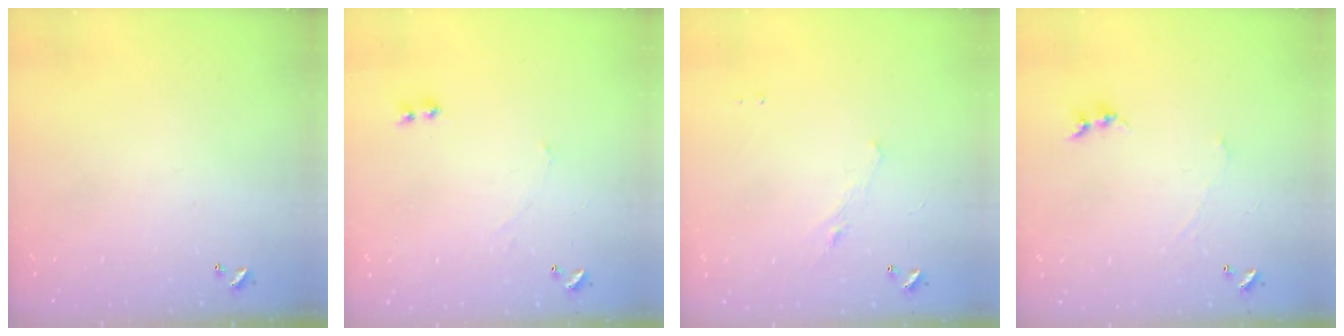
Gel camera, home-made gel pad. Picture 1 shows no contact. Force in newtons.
{"total": 2.4, "press": 2.3, "slide": 0.5}
{"total": 1.3, "press": 1.2, "slide": 0.6}
{"total": 0.0}